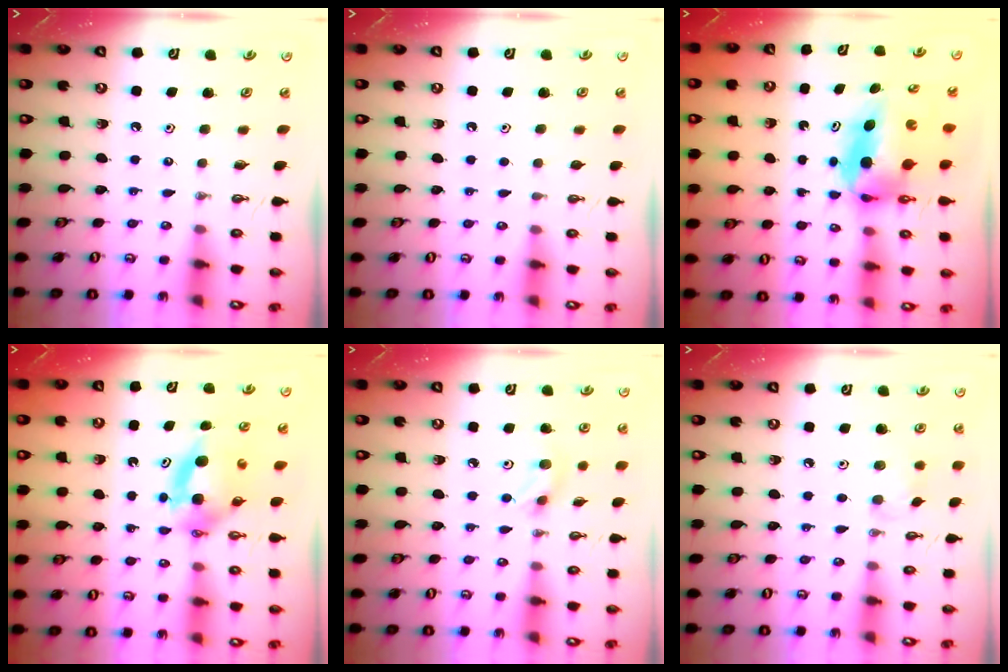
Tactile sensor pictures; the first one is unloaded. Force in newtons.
{"total": 0.0}
{"total": 7.1, "press": 6.7, "slide": 2.4}
{"total": 5.6, "press": 5.4, "slide": 1.2}
{"total": 5.7, "press": 5.7, "slide": 0.6}
{"total": 6.5, "press": 6.3, "slide": 1.3}